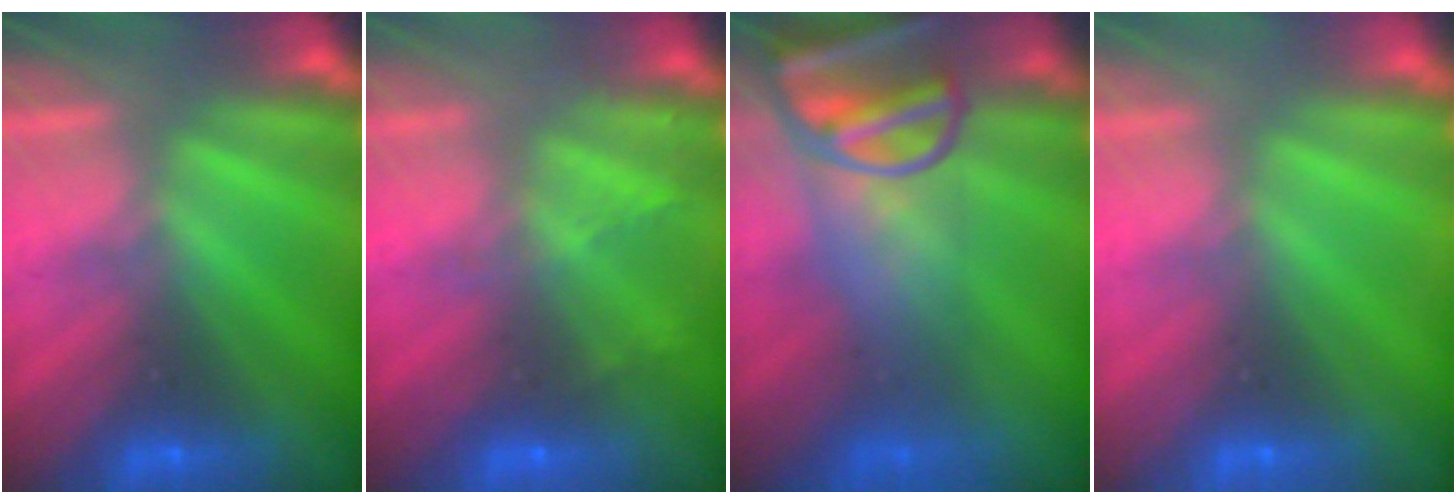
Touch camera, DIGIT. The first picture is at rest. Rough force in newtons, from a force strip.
{"total": 2.2}
{"total": 9.6}
{"total": 1.5}